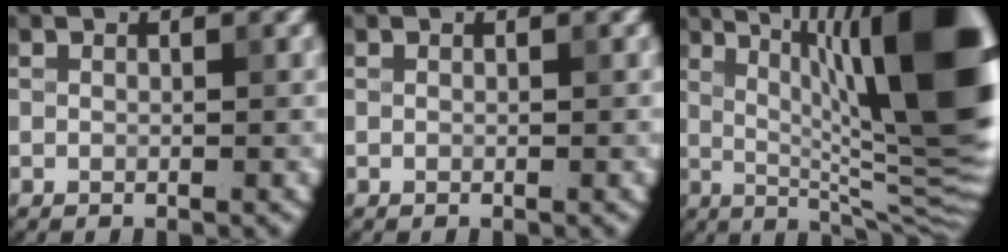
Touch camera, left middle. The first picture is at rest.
{"total": 0.0}
{"total": 16.6, "force": [3.9, 4.1, 15.6], "torque": [-0.210, 0.016, 0.077]}